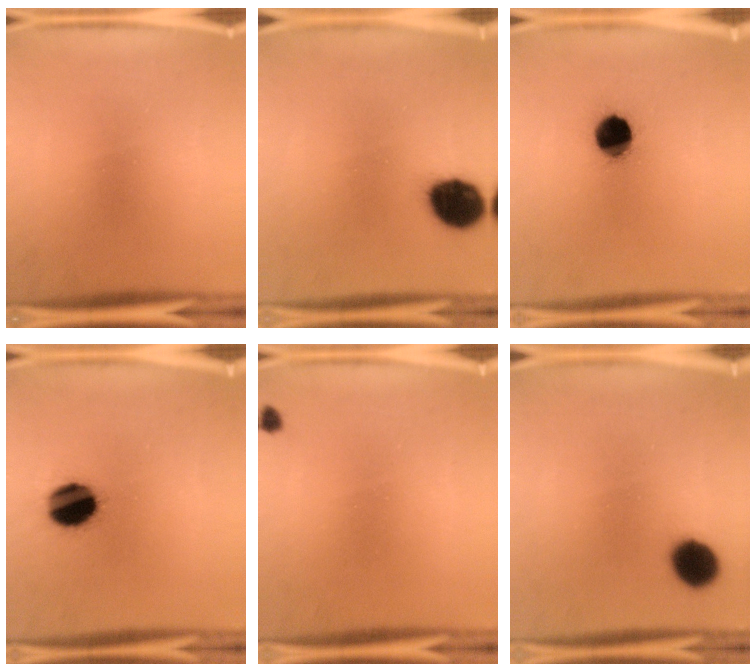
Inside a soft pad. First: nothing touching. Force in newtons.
{"total": 12.9}
{"total": 10.1}
{"total": 12.7}
{"total": 1.0}
{"total": 8.5}